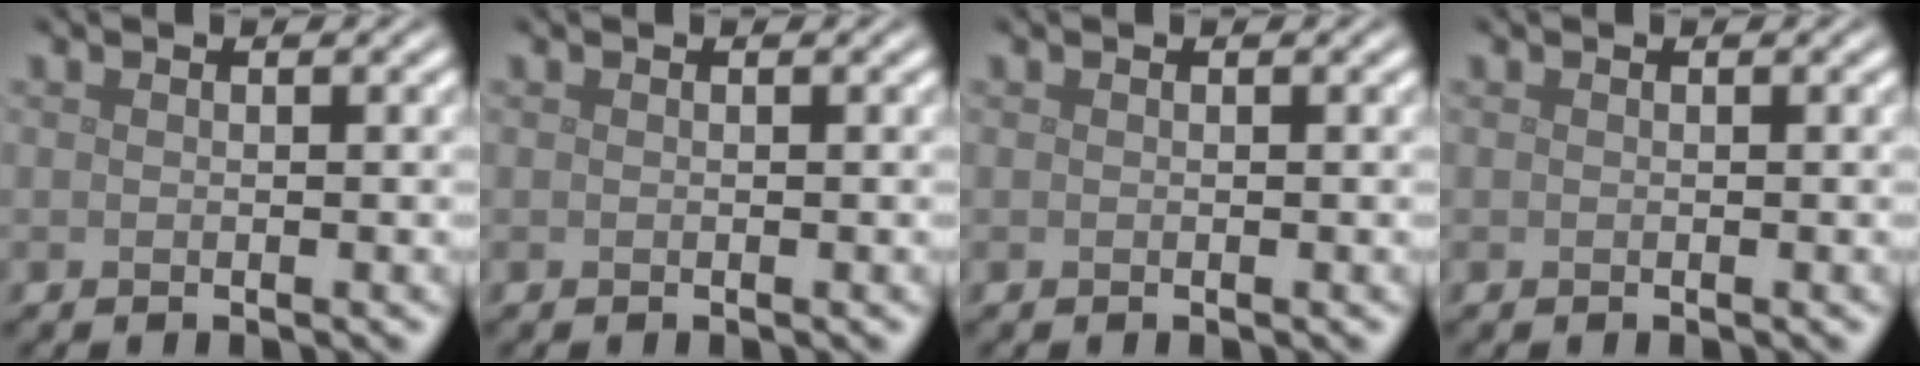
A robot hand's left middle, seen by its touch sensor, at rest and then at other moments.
{"total": 0.0}
{"total": 0.0}
{"total": 0.0}